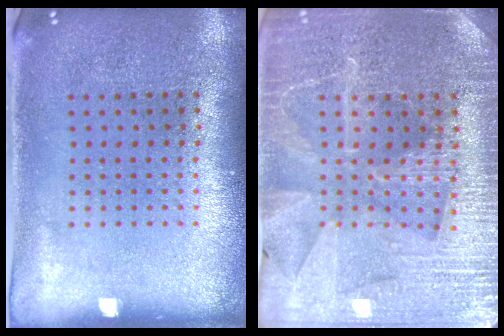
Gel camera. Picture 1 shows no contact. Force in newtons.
{"total": 3.8, "press": 3.7, "slide": 1.2}